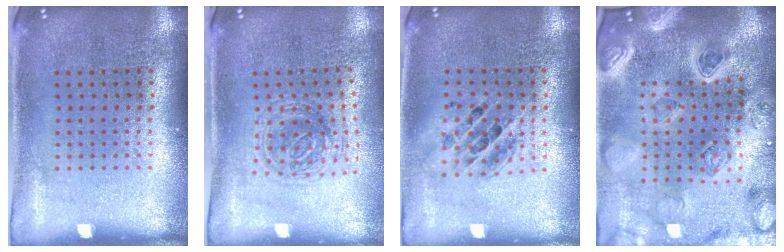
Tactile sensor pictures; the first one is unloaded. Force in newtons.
{"total": 1.0, "press": 0.9, "slide": 0.3}
{"total": 1.4, "press": 1.3, "slide": 0.7}
{"total": 5.1, "press": 4.3, "slide": 2.8}